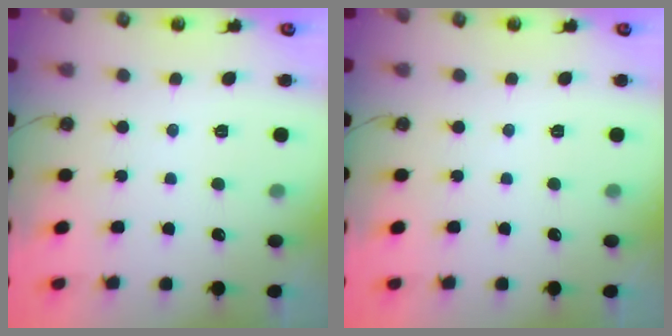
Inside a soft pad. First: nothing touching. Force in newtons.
{"total": 0.0}